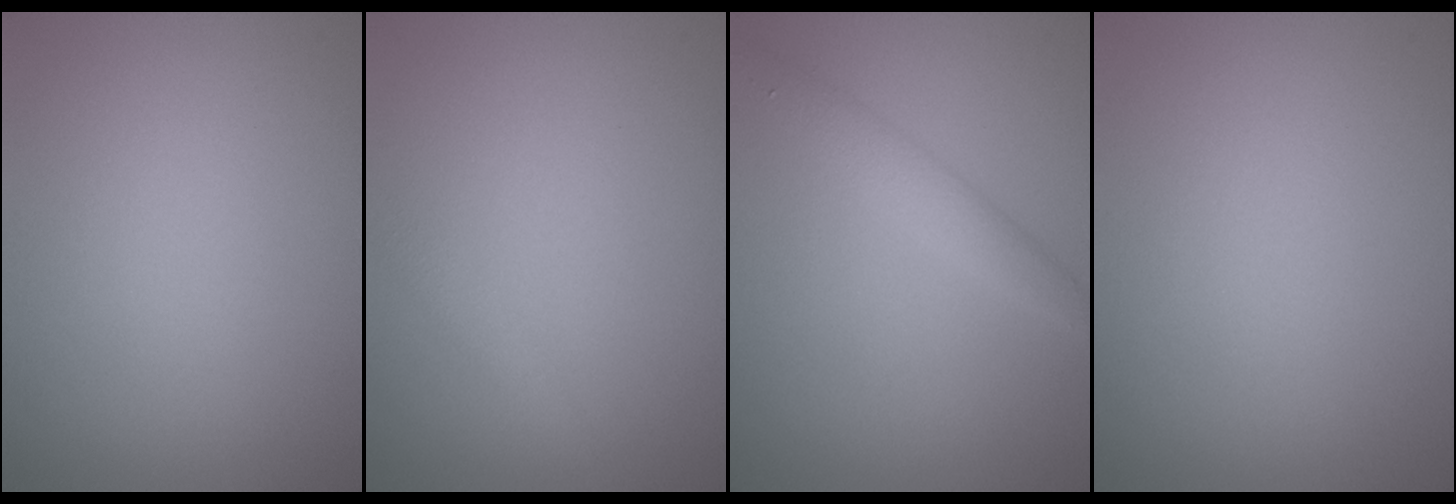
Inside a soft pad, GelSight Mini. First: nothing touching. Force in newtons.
{"total": 1.3, "press": 1.3, "slide": 0.1}
{"total": 2.2, "press": 2.2, "slide": 0.1}
{"total": 0.0}